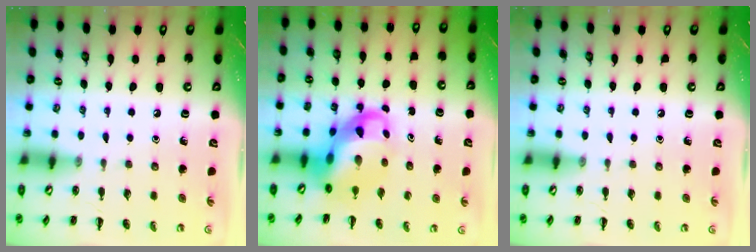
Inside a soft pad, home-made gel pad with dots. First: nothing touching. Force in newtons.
{"total": 8.4, "press": 8.1, "slide": 2.3}
{"total": 0.0}